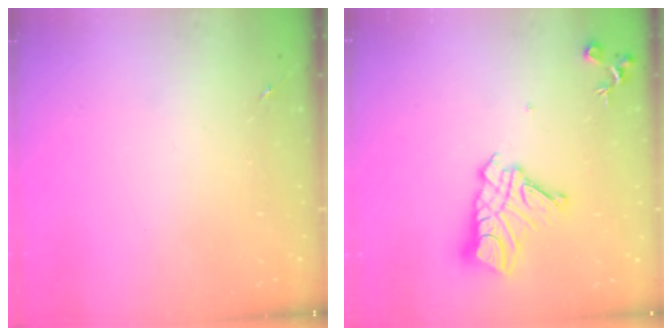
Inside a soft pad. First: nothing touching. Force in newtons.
{"total": 13.7, "press": 13.6, "slide": 1.2}